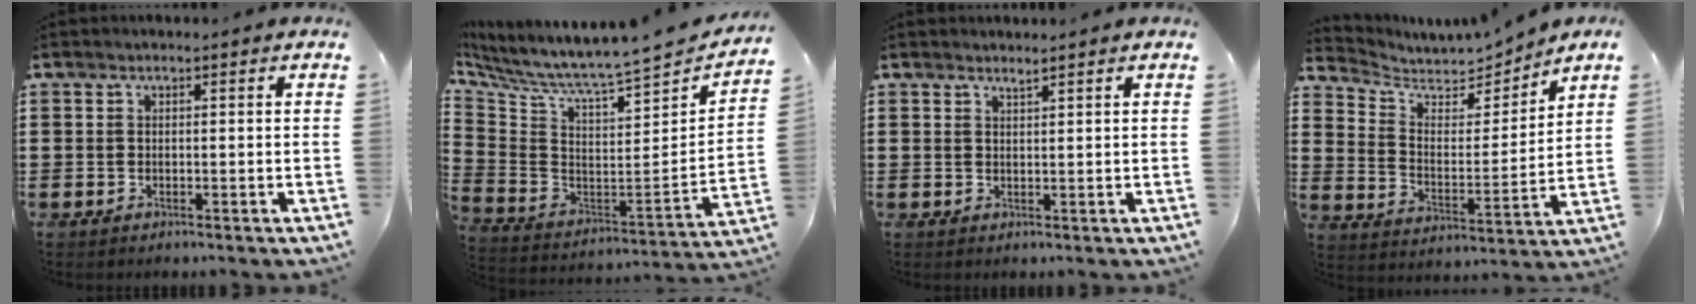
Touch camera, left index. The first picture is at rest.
{"total": 5.5, "force": [4.8, -0.3, 2.8], "torque": [-0.080, -0.061, 0.065]}
{"total": 1.1, "force": [1.1, -0.1, 0.3], "torque": [-0.007, -0.003, 0.021]}
{"total": 5.4, "force": [5.0, 1.9, 0.7], "torque": [-0.047, -0.033, 0.086]}